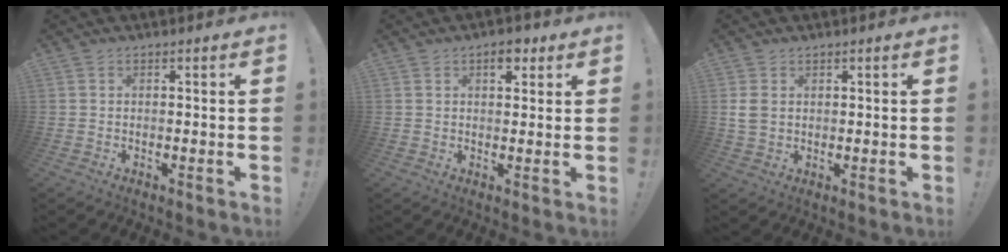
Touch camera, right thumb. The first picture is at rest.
{"total": 4.3, "force": [2.5, 2.5, 2.5], "torque": [-0.020, -0.008, 0.038]}
{"total": 4.0, "force": [1.4, 2.8, 2.4], "torque": [-0.037, -0.004, 0.025]}